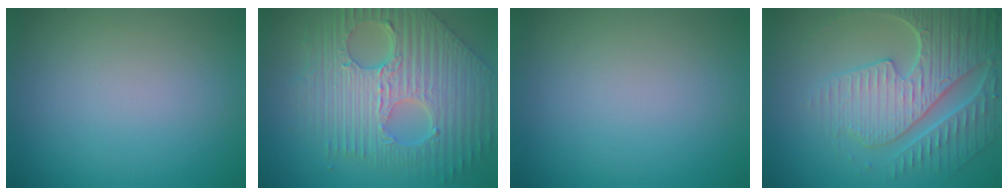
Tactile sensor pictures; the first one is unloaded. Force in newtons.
{"total": 10.6, "press": 7.2, "slide": 7.8}
{"total": 0.0}
{"total": 7.0, "press": 5.7, "slide": 4.2}